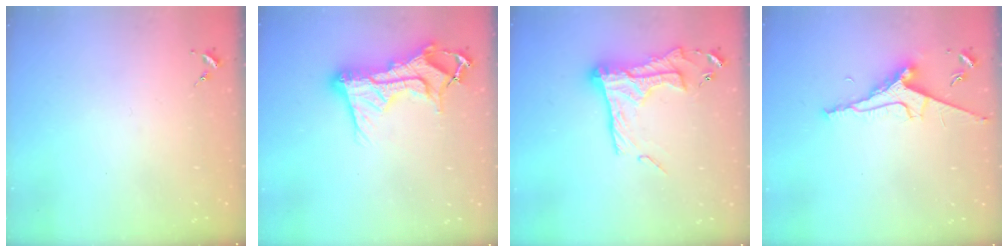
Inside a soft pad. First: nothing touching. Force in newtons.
{"total": 19.3, "press": 19.2, "slide": 1.9}
{"total": 17.5, "press": 17.4, "slide": 1.5}
{"total": 9.0, "press": 9.0, "slide": 1.2}